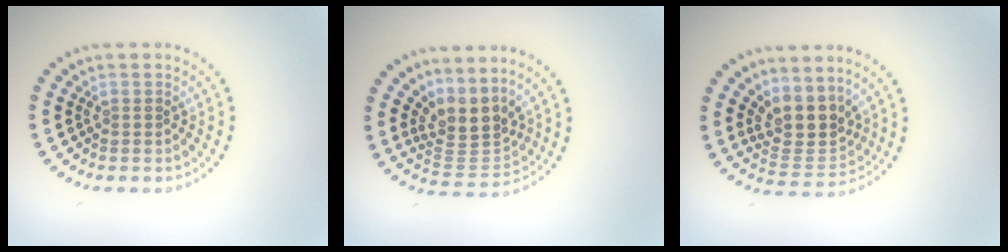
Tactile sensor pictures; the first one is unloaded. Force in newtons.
{"total": 3.7, "press": 2.6, "slide": 2.5}
{"total": 3.8, "press": 3.1, "slide": 2.2}